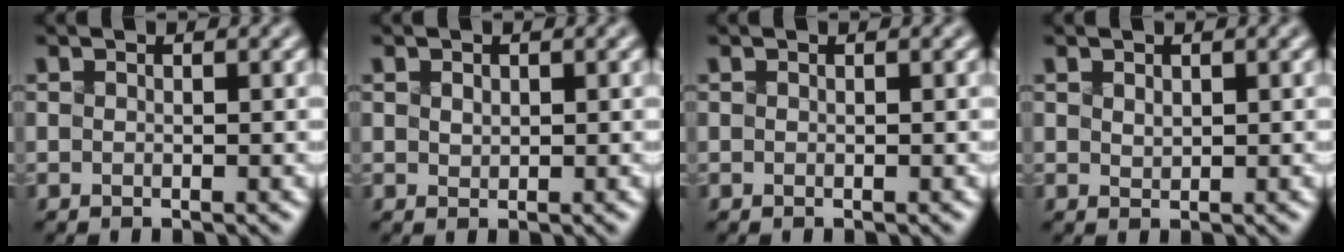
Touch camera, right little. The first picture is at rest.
{"total": 1.5, "force": [0.9, 1.0, 0.7], "torque": [-0.022, 0.006, 0.024]}
{"total": 0.0}
{"total": 1.1, "force": [0.8, 0.6, 0.5], "torque": [-0.019, 0.003, 0.025]}